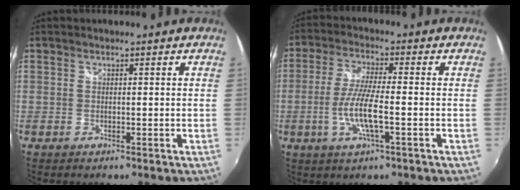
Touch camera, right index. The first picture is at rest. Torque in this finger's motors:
{"motor_torque": [0.76, -0.16, 0.50, 0.10]}